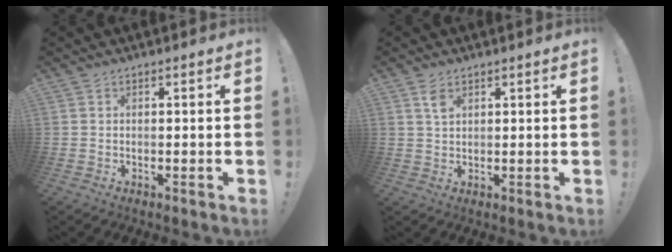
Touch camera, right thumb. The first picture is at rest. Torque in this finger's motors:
{"motor_torque": [0.22, 0.64, 0.36, -0.21, -0.12]}